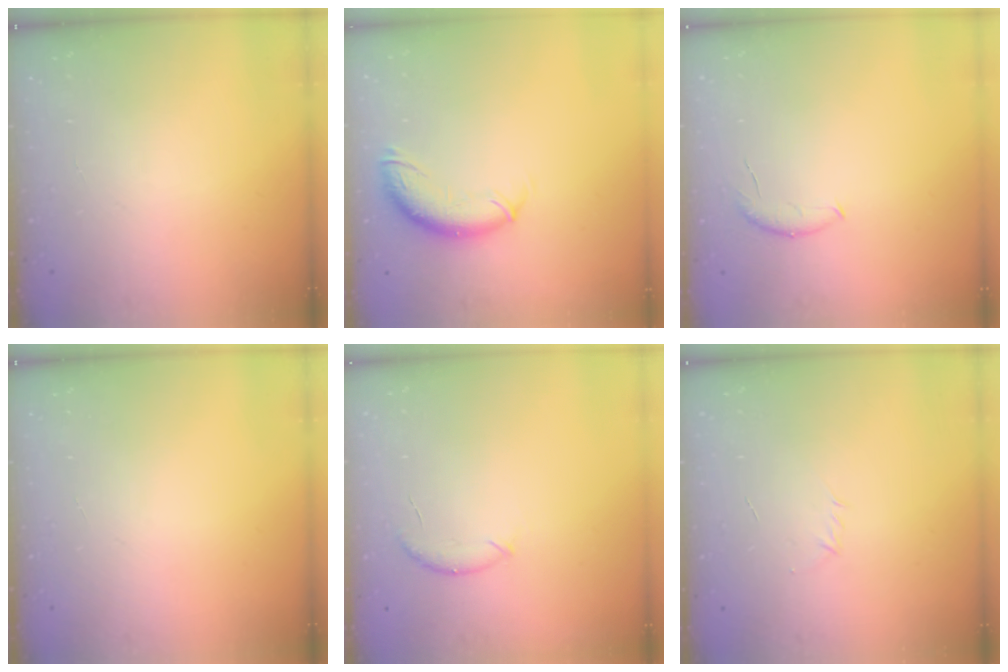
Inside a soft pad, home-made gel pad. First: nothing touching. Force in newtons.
{"total": 10.4, "press": 10.3, "slide": 0.9}
{"total": 6.5, "press": 6.4, "slide": 0.8}
{"total": 0.0}
{"total": 6.5, "press": 6.5, "slide": 1.0}
{"total": 2.9, "press": 2.8, "slide": 0.8}